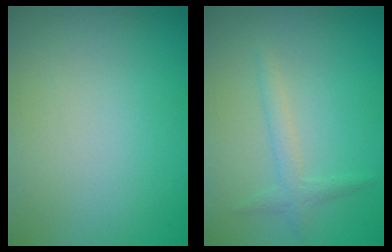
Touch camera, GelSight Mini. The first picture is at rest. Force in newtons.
{"total": 1.7, "press": 1.7, "slide": 0.1}